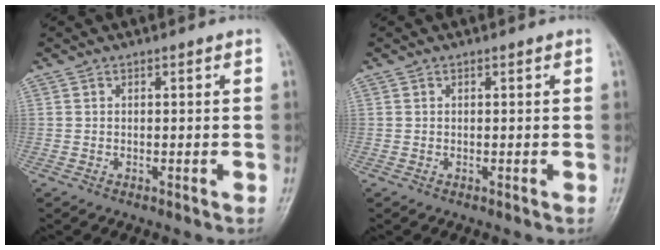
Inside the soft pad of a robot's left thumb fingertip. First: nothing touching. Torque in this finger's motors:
{"motor_torque": [0.00, 0.00, 0.00, 0.00, 0.00]}